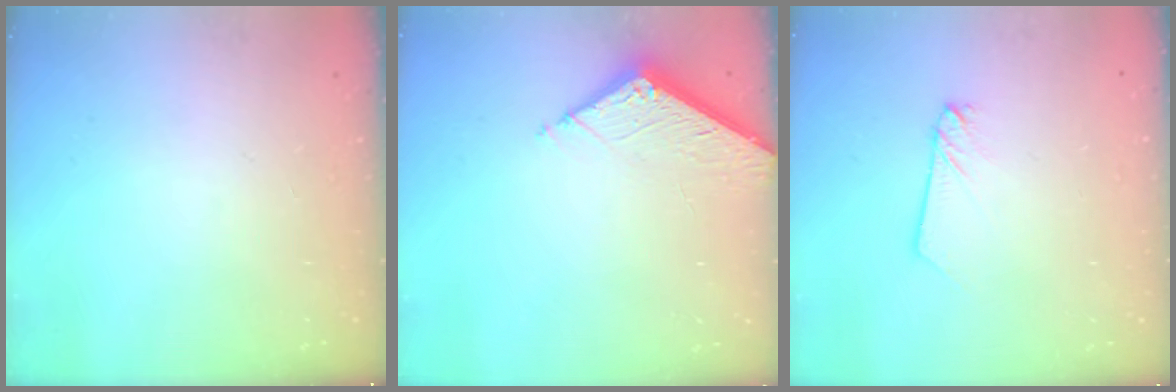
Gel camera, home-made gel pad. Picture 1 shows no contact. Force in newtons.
{"total": 6.7, "press": 6.7, "slide": 0.2}
{"total": 2.2, "press": 2.2, "slide": 0.1}